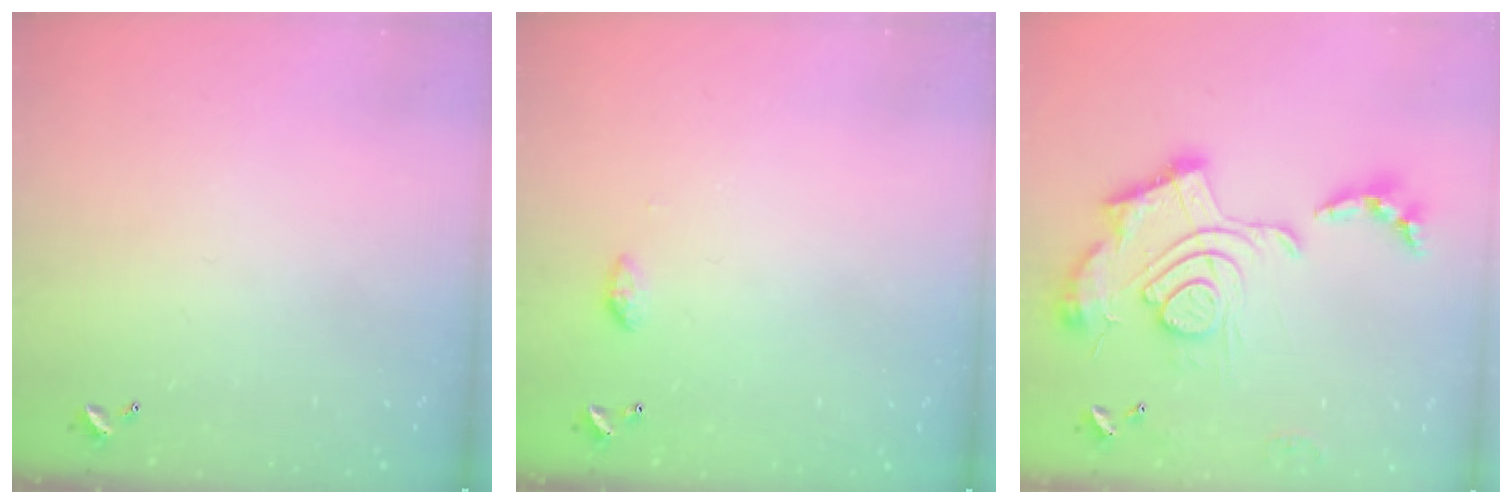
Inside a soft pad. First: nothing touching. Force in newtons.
{"total": 4.1, "press": 4.1, "slide": 0.6}
{"total": 2.5, "press": 1.9, "slide": 1.7}